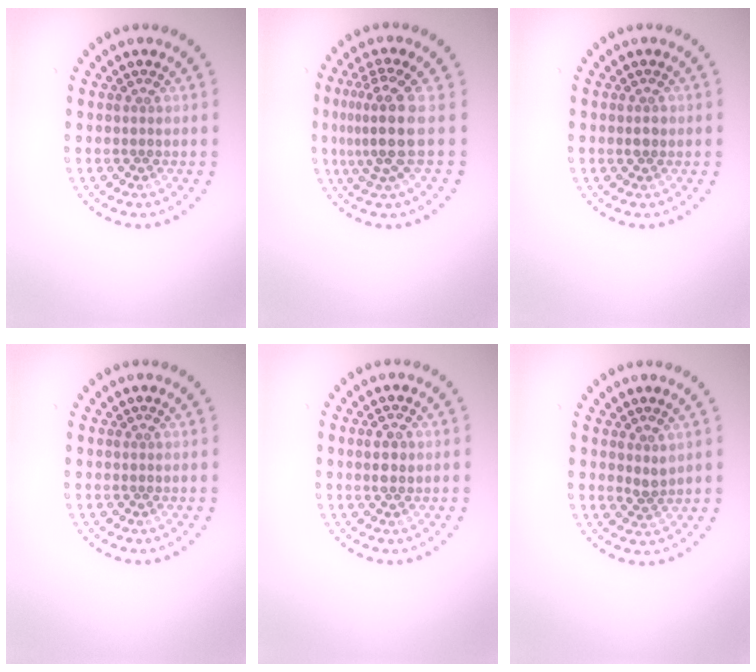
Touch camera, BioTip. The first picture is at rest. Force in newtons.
{"total": 4.1, "press": 3.1, "slide": 2.7}
{"total": 1.0, "press": 1.0, "slide": 0.1}
{"total": 0.0}
{"total": 1.5, "press": 1.5, "slide": 0.4}
{"total": 1.2, "press": 1.0, "slide": 0.7}